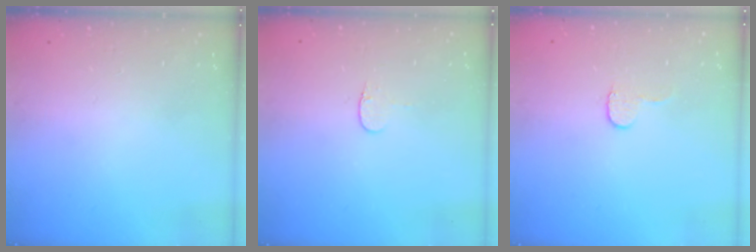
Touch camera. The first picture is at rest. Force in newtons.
{"total": 3.2, "press": 3.1, "slide": 0.4}
{"total": 5.2, "press": 5.1, "slide": 0.5}